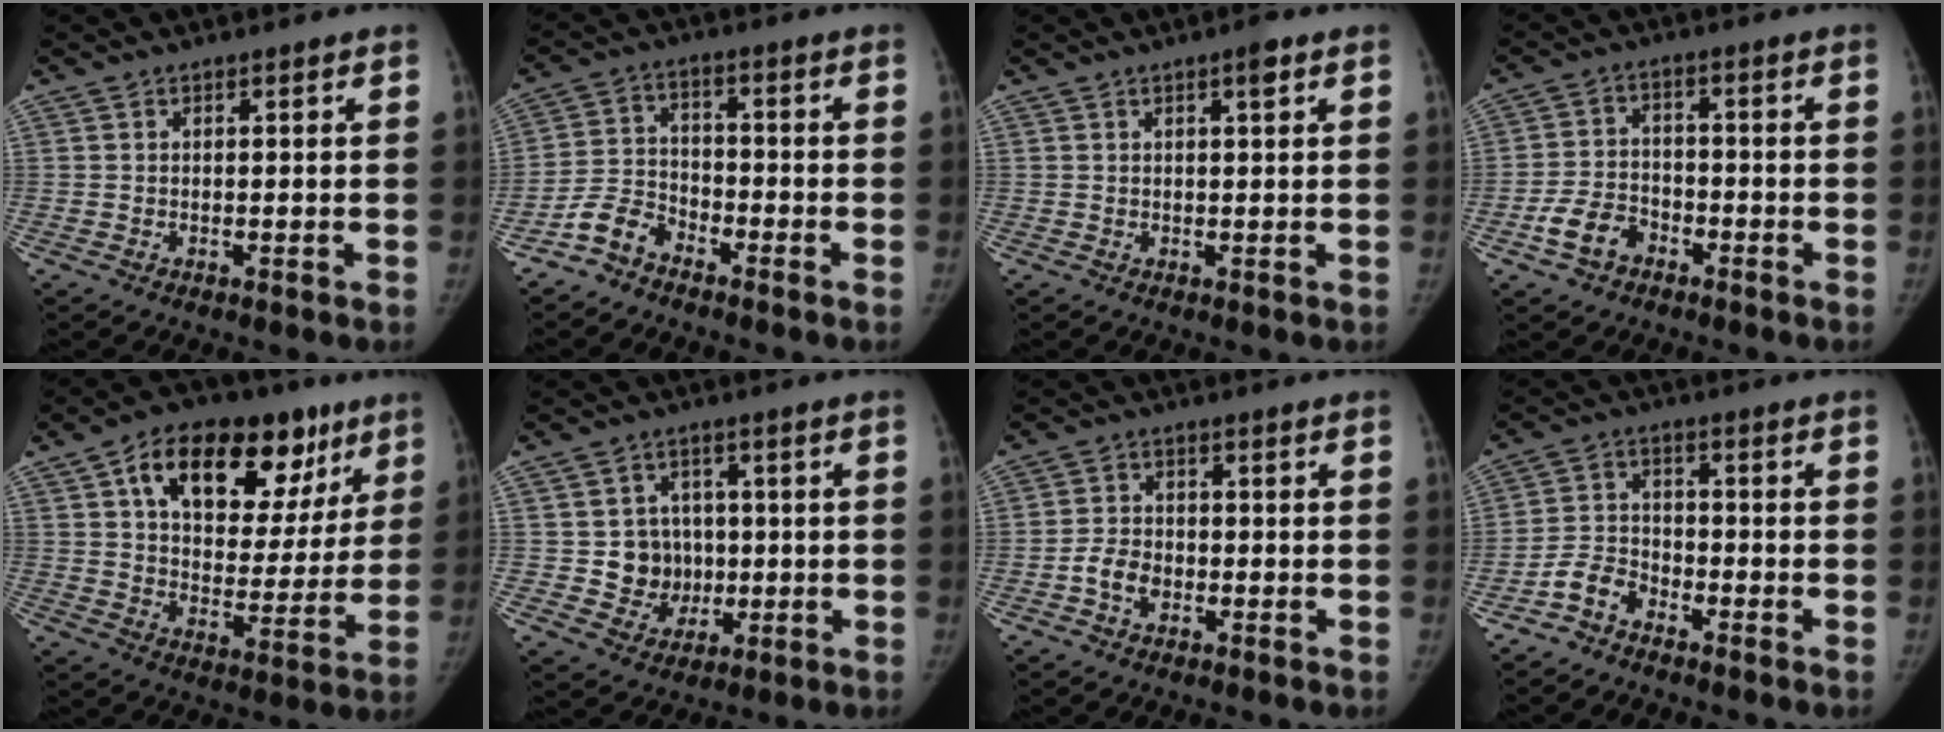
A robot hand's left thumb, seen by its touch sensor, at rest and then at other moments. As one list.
[{"total": 5.9, "force": [-4.6, 3.3, 1.8], "torque": [-0.030, 0.028, -0.100]}, {"total": 2.1, "force": [1.1, 0.5, 1.7], "torque": [-0.023, -0.002, 0.014]}, {"total": 6.8, "force": [-3.7, 4.8, 3.2], "torque": [-0.056, 0.027, -0.066]}, {"total": 24.8, "force": [12.1, 14.1, 16.4], "torque": [-0.202, 0.004, 0.187]}, {"total": 7.9, "force": [-0.1, 7.5, 2.6], "torque": [0.001, 0.010, 0.007]}, {"total": 4.5, "force": [-1.6, 3.3, 2.6], "torque": [-0.039, 0.014, -0.032]}, {"total": 5.1, "force": [-3.7, 3.1, 1.7], "torque": [-0.026, 0.023, -0.079]}]